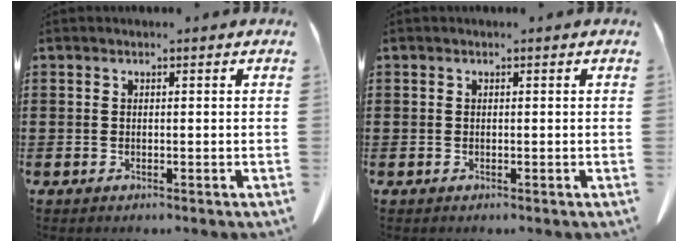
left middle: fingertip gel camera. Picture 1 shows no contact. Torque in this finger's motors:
{"motor_torque": [0.10, -0.09, 0.01, 0.01]}